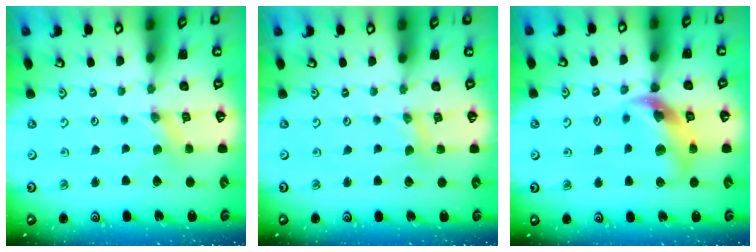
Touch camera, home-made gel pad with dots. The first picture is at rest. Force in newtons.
{"total": 0.8, "press": 0.8, "slide": 0.2}
{"total": 12.4, "press": 12.3, "slide": 1.8}